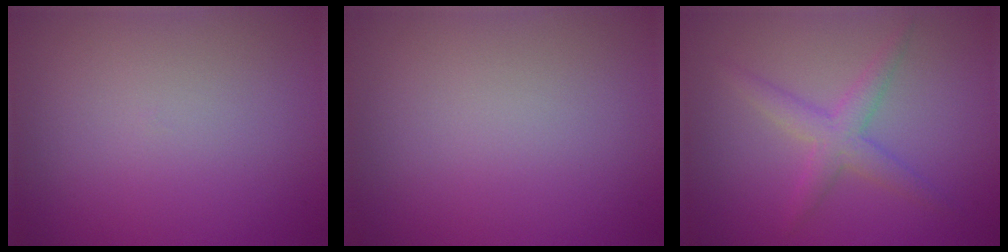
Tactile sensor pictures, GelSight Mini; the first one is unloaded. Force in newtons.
{"total": 0.0}
{"total": 2.8, "press": 2.8, "slide": 0.1}